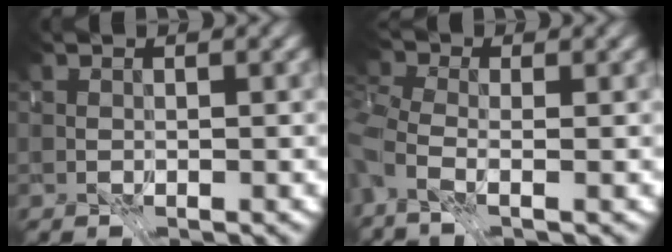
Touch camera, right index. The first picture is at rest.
{"total": 4.2, "force": [-2.4, 1.4, 3.1], "torque": [-0.054, 0.000, -0.054]}